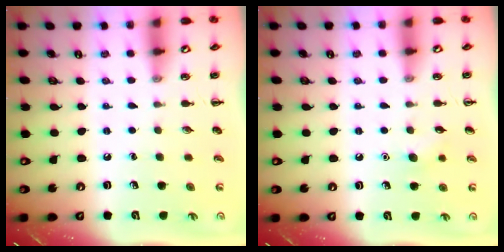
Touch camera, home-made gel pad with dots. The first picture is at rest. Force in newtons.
{"total": 5.2, "press": 5.0, "slide": 1.6}